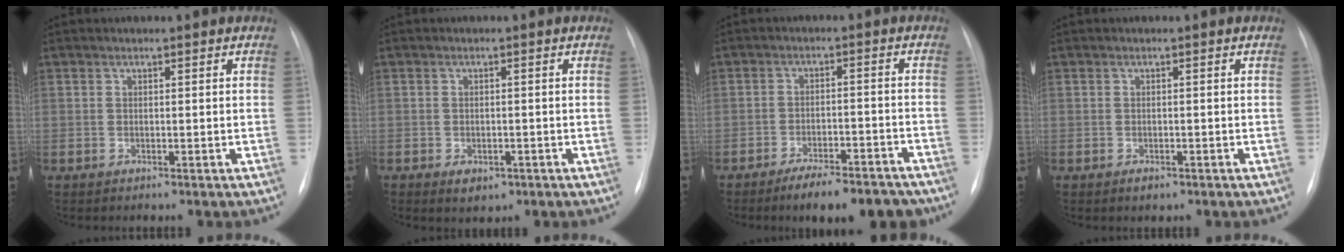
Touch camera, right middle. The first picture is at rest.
{"total": 2.7, "force": [-1.4, 1.8, 1.4], "torque": [-0.016, 0.000, -0.007]}
{"total": 11.0, "force": [-9.1, 3.1, 5.3], "torque": [-0.061, 0.017, -0.132]}
{"total": 1.2, "force": [-0.7, 0.7, 0.7], "torque": [-0.010, 0.000, -0.006]}